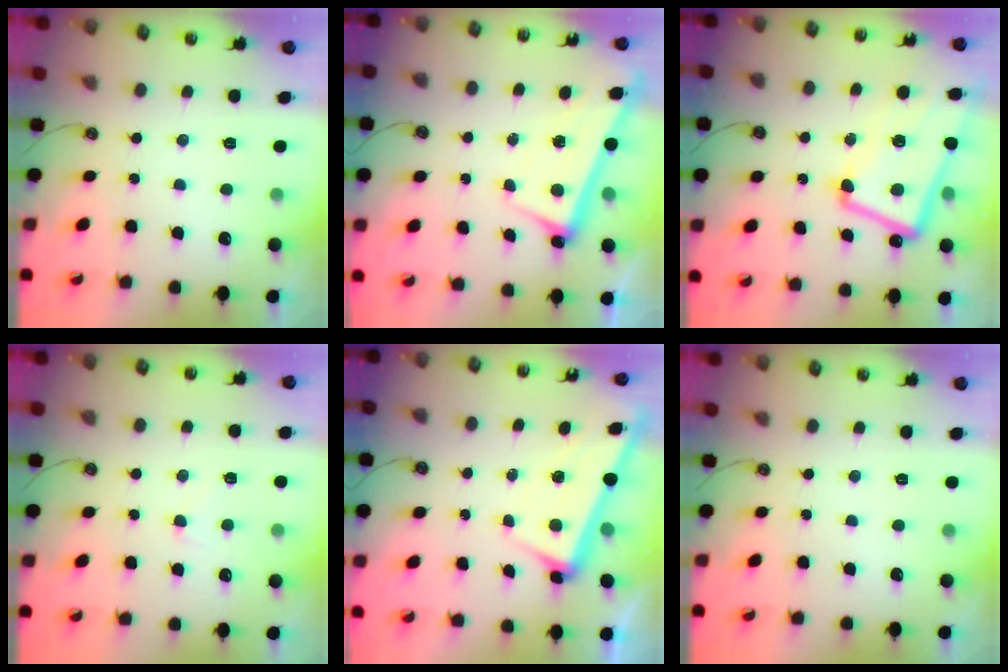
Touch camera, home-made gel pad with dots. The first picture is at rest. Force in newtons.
{"total": 2.6, "press": 2.4, "slide": 0.9}
{"total": 8.9, "press": 8.7, "slide": 2.2}
{"total": 1.1, "press": 1.0, "slide": 0.5}
{"total": 3.0, "press": 2.9, "slide": 0.8}
{"total": 0.0}